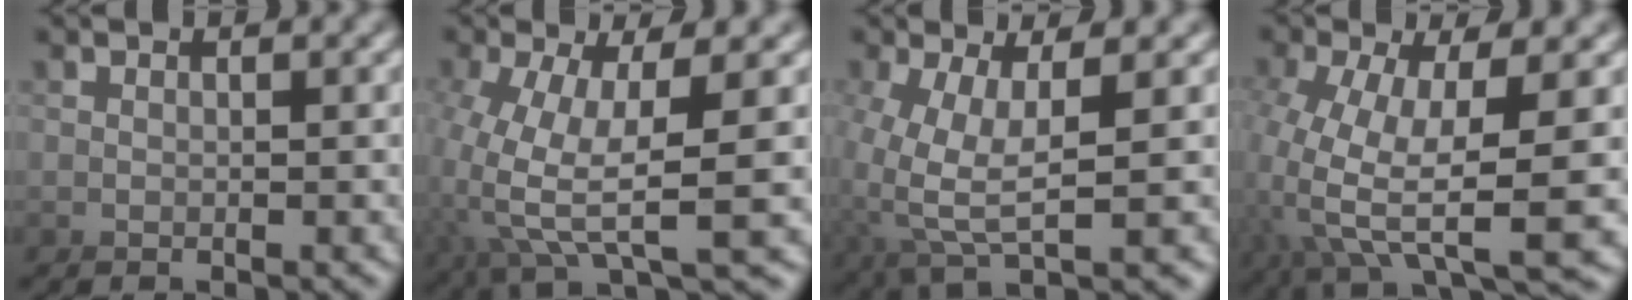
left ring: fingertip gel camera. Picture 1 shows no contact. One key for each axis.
{"total": 3.4, "fx": 0.5, "fy": -2.1, "fz": 2.6, "tx": -0.080, "ty": 0.023, "tz": -0.001}
{"total": 2.9, "fx": 0.3, "fy": -2.5, "fz": 1.4, "tx": -0.050, "ty": 0.010, "tz": 0.005}
{"total": 4.1, "fx": 1.0, "fy": -0.7, "fz": 3.9, "tx": -0.105, "ty": 0.014, "tz": 0.010}